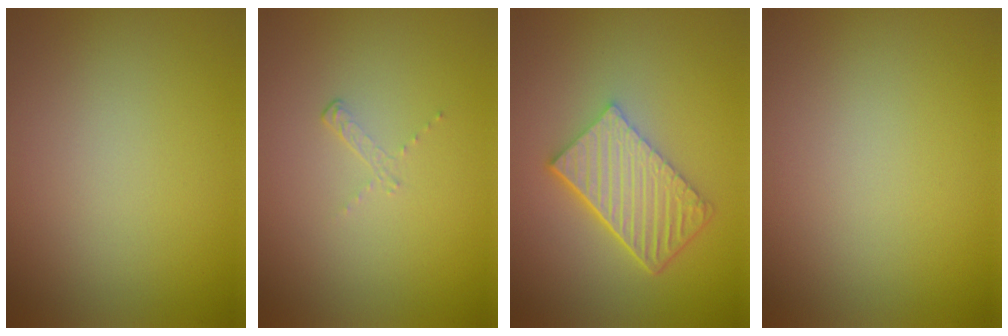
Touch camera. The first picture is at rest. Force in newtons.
{"total": 0.8, "press": 0.3, "slide": 0.7}
{"total": 6.0, "press": 4.0, "slide": 4.4}
{"total": 0.0}